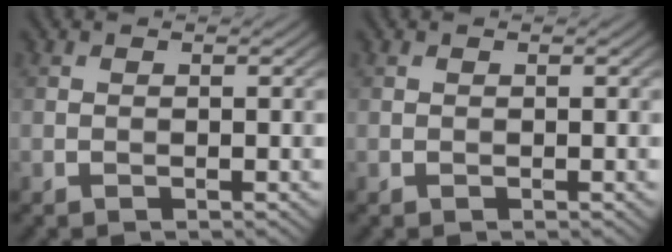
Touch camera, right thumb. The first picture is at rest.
{"total": 0.0}